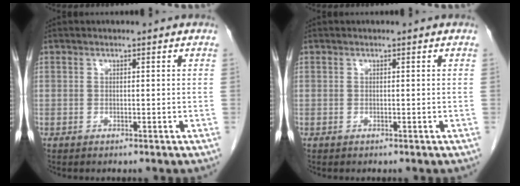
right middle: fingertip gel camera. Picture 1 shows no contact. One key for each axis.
{"total": 0.0}